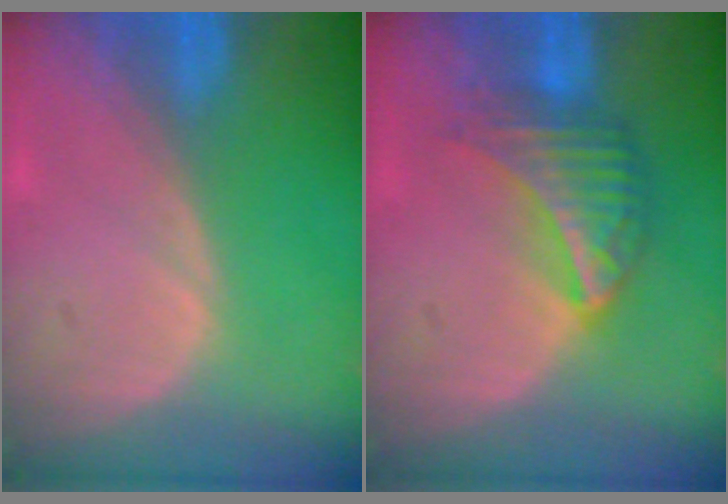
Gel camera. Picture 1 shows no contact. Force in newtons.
{"total": 6.3, "press": 6.0, "slide": 2.1}